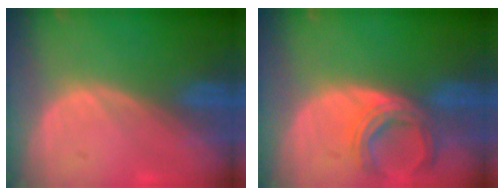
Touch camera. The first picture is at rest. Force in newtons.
{"total": 5.7, "press": 5.7, "slide": 0.5}